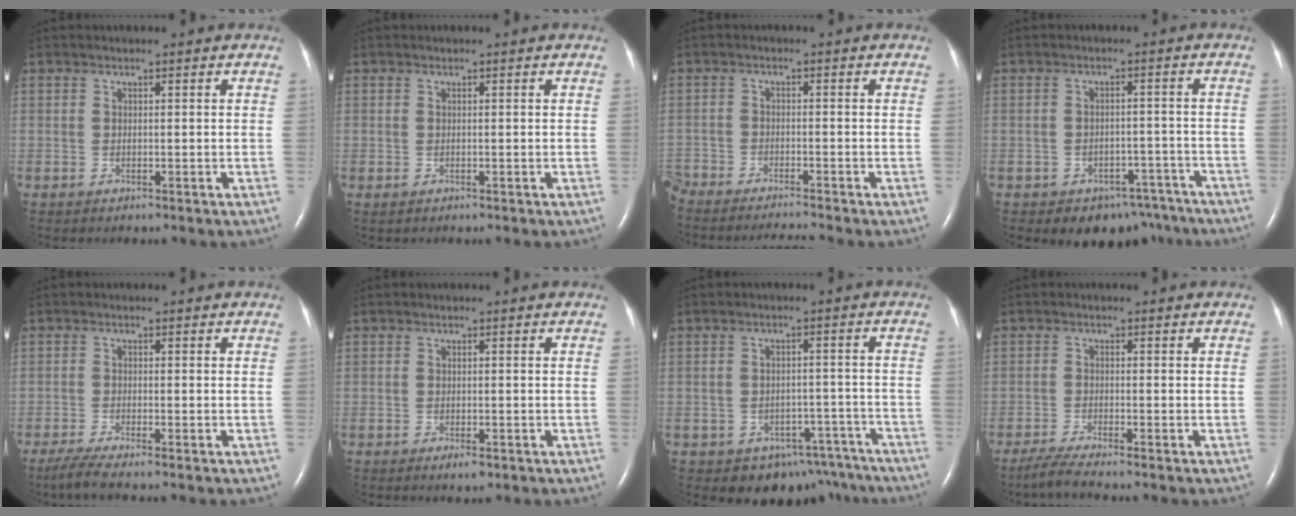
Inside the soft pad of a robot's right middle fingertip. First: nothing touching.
{"total": 0.0}
{"total": 6.9, "force": [-6.6, -0.2, 2.0], "torque": [-0.033, -0.010, -0.115]}
{"total": 8.3, "force": [-6.6, 4.8, 1.6], "torque": [0.001, 0.018, -0.077]}
{"total": 3.5, "force": [-2.7, -0.2, 2.2], "torque": [-0.051, -0.012, -0.054]}
{"total": 1.3, "force": [-0.7, 0.4, 1.0], "torque": [-0.017, -0.003, -0.007]}
{"total": 9.6, "force": [-7.4, 5.9, 1.8], "torque": [-0.004, 0.025, -0.083]}
{"total": 3.4, "force": [-2.9, -0.6, 1.7], "torque": [-0.044, -0.012, -0.060]}